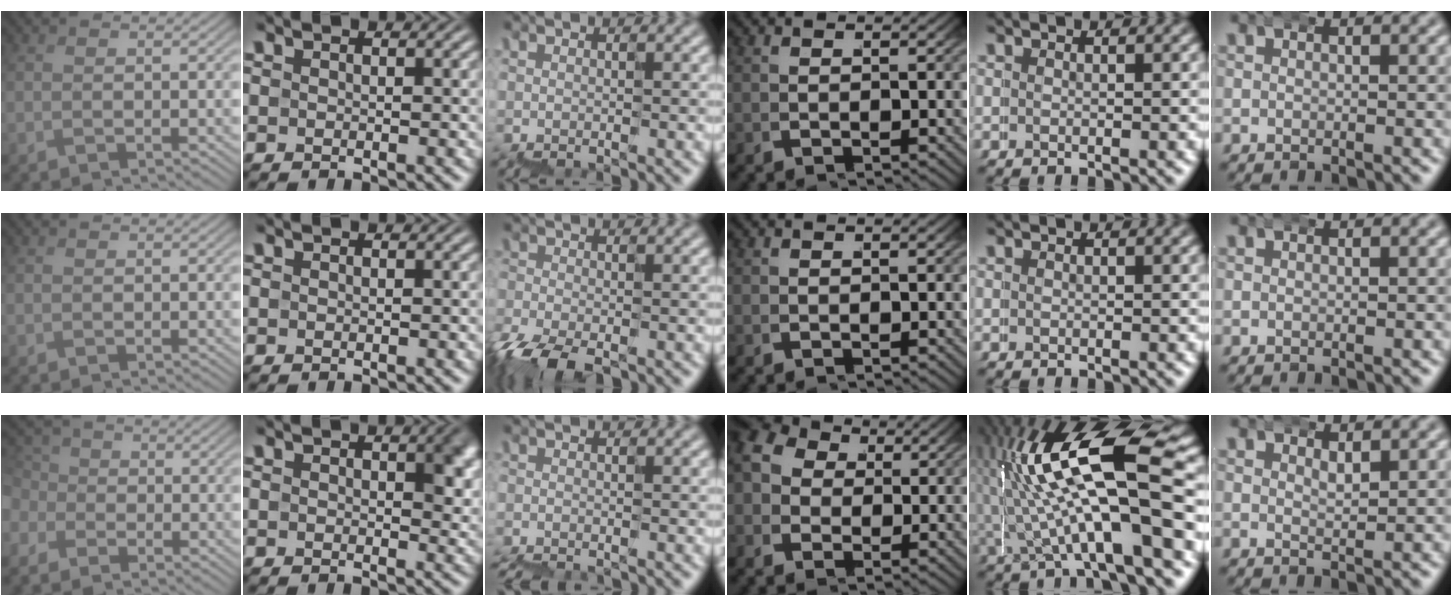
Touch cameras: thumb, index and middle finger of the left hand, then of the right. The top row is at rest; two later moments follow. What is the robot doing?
{"motion": "wrap", "object": "belt"}